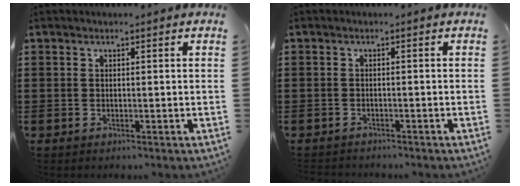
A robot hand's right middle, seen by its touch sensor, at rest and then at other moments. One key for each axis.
{"total": 1.1, "fx": -1.1, "fy": 0.3, "fz": -0.2, "tx": 0.001, "ty": 0.003, "tz": -0.025}